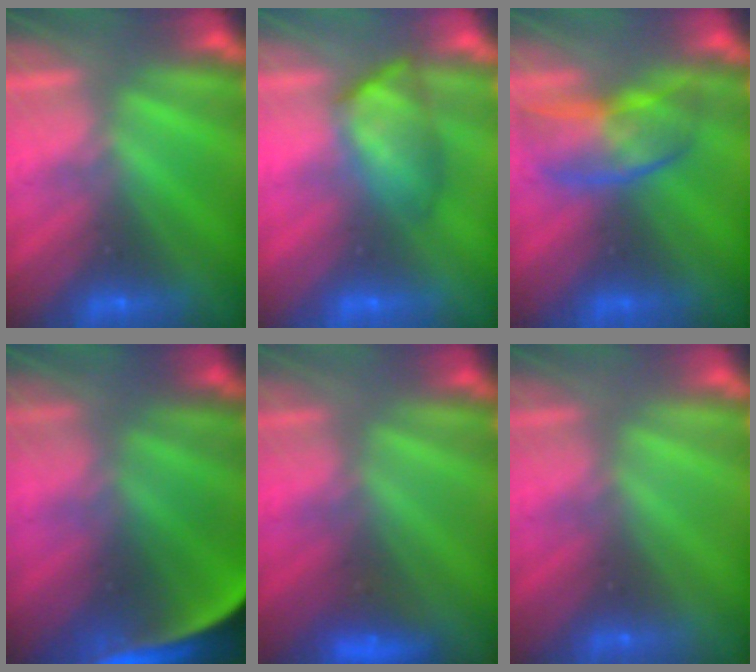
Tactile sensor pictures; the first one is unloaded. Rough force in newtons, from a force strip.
{"total": 4.5}
{"total": 2.7}
{"total": 7.8}
{"total": 2.9}
{"total": 2.9}